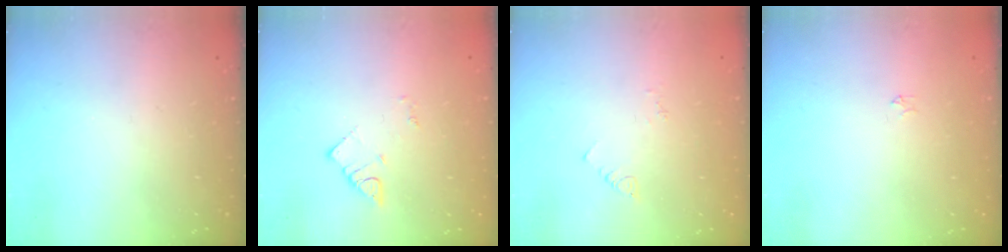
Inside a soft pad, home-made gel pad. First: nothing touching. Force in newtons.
{"total": 2.7, "press": 2.7, "slide": 0.4}
{"total": 2.5, "press": 2.5, "slide": 0.4}
{"total": 2.2, "press": 2.2, "slide": 0.3}